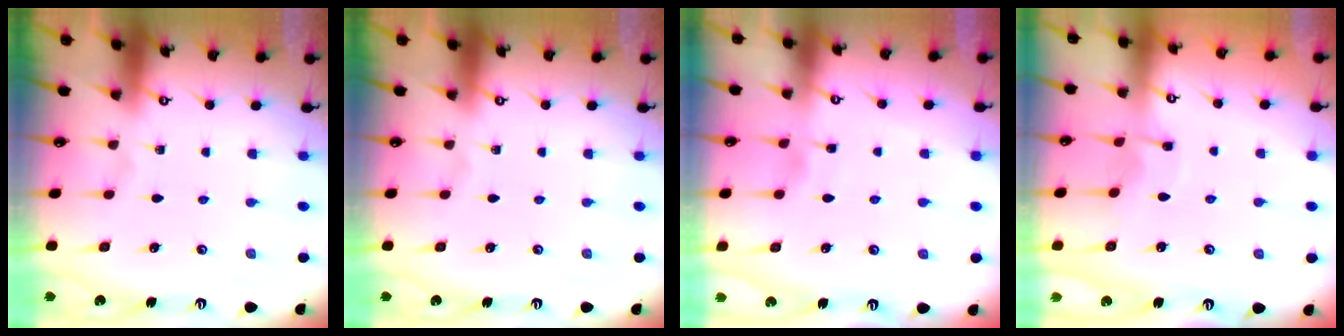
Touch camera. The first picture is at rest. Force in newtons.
{"total": 0.0}
{"total": 2.7, "press": 2.7, "slide": 0.3}
{"total": 2.9, "press": 2.9, "slide": 0.4}